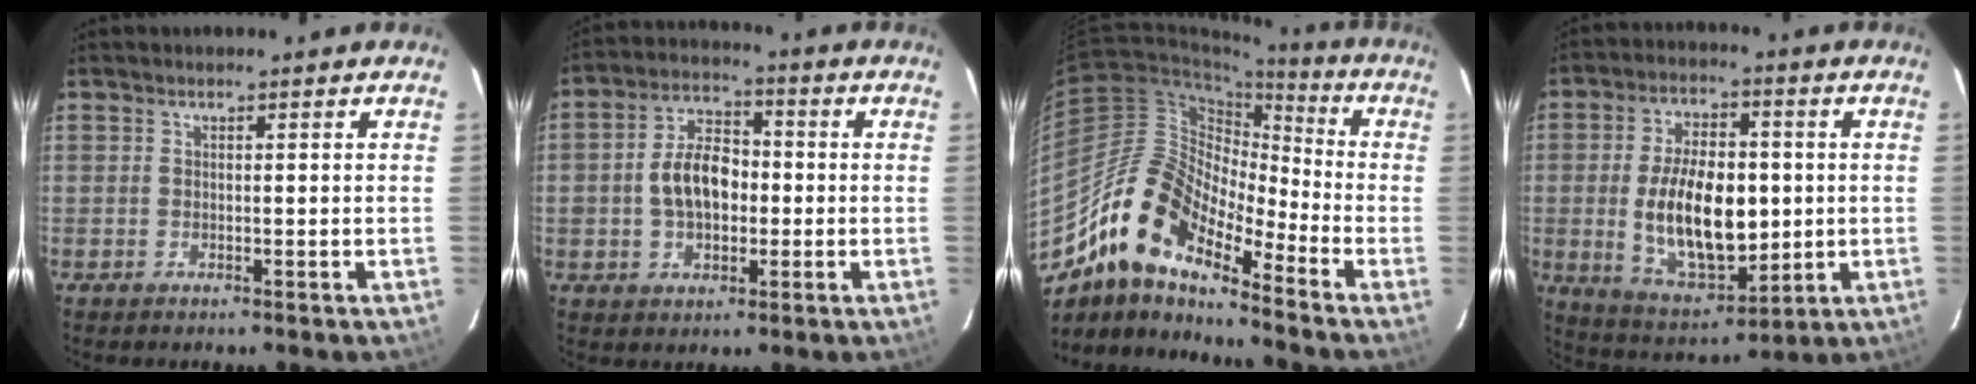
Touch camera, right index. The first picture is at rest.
{"total": 9.5, "force": [-0.8, 6.2, 7.2], "torque": [-0.137, 0.024, -0.009]}
{"total": 15.2, "force": [-11.4, 5.1, 8.7], "torque": [-0.142, 0.003, -0.231]}
{"total": 17.3, "force": [-0.6, 9.0, 14.8], "torque": [-0.277, -0.004, 0.010]}